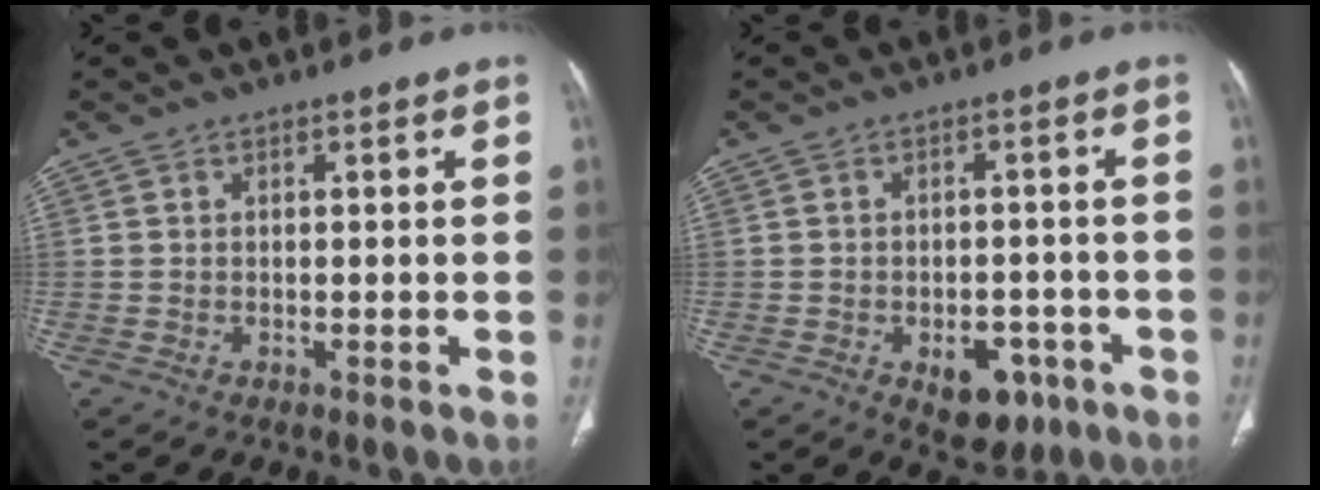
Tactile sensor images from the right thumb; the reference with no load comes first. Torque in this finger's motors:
{"motor_torque": [2.15, 0.88, 0.23, -0.67, 0.02]}